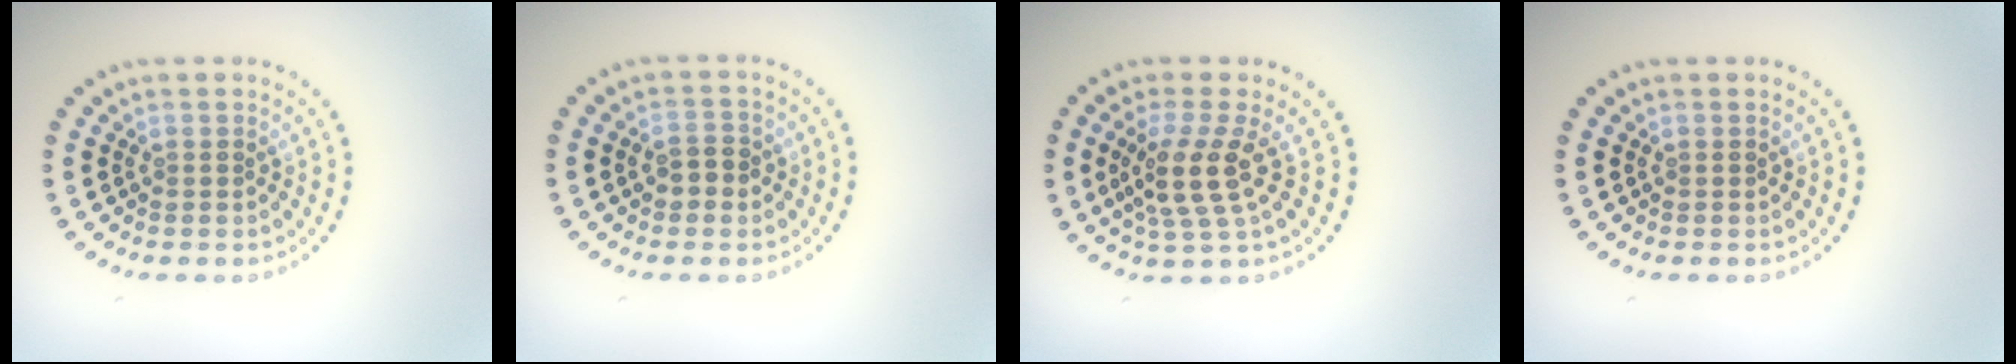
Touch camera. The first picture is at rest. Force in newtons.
{"total": 2.0, "press": 2.0, "slide": 0.3}
{"total": 3.8, "press": 2.9, "slide": 2.5}
{"total": 0.0}